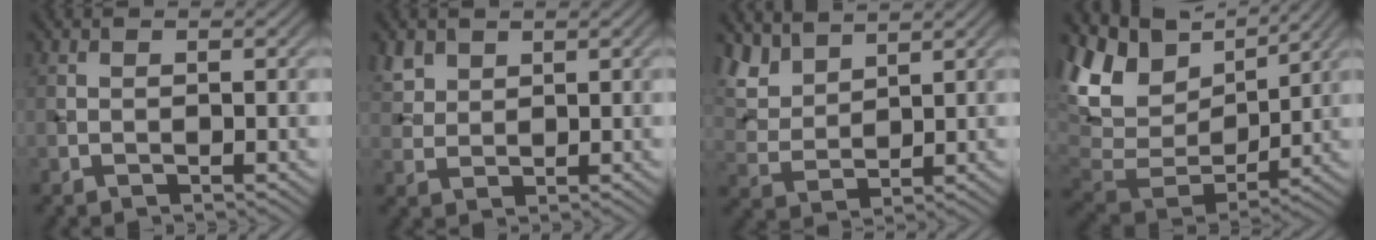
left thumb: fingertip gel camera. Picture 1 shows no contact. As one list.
[{"total": 3.2, "force": [2.1, 2.1, 1.2], "torque": [-0.038, 0.004, 0.048]}, {"total": 6.1, "force": [4.9, 2.7, 2.5], "torque": [-0.075, 0.005, 0.107]}, {"total": 12.9, "force": [6.3, 7.9, 8.1], "torque": [-0.209, 0.019, 0.118]}]